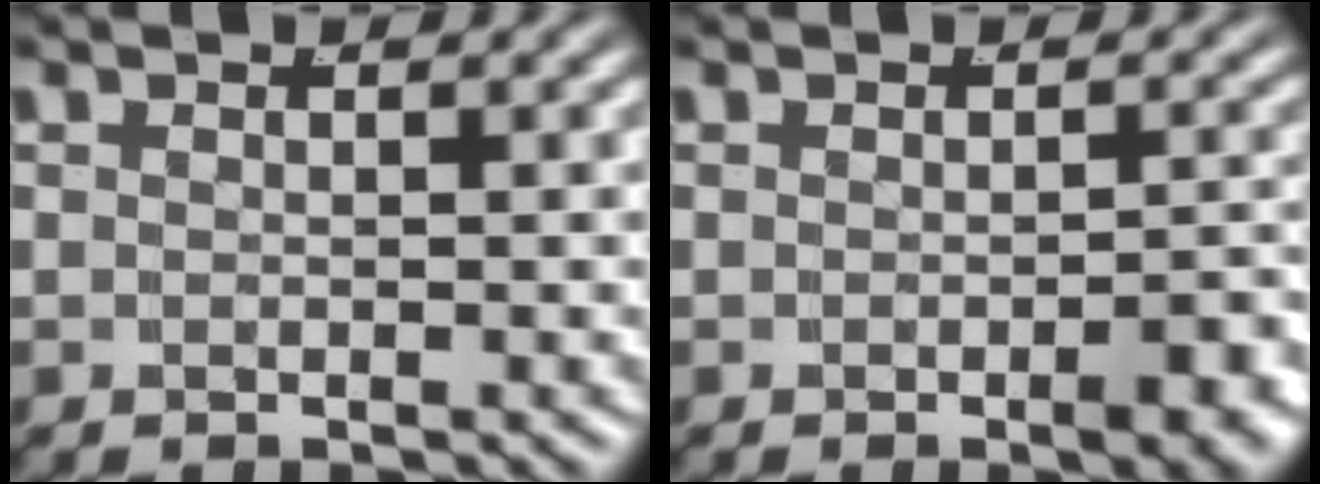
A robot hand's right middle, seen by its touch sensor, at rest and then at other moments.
{"total": 2.3, "force": [-1.4, 0.6, 1.7], "torque": [-0.021, 0.000, -0.024]}